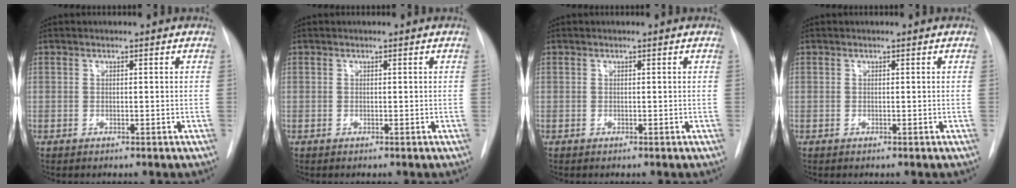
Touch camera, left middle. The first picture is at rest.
{"total": 0.0}
{"total": 0.0}
{"total": 0.0}